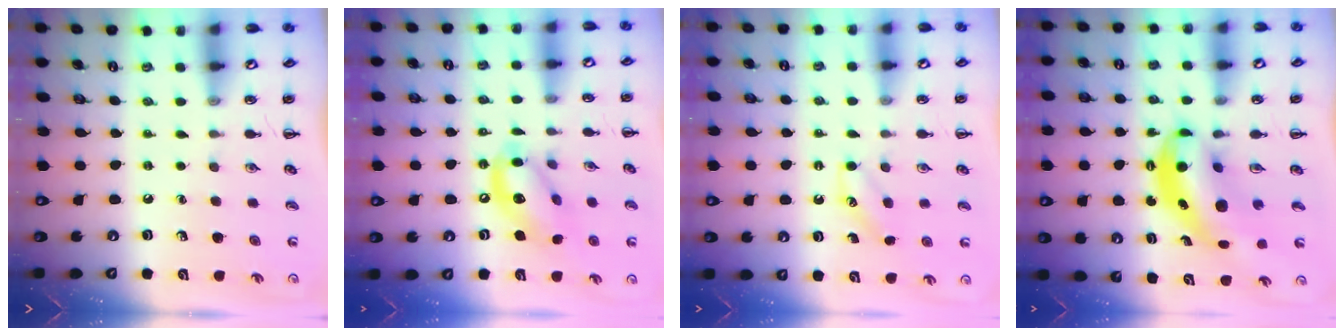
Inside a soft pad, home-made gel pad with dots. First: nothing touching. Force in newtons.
{"total": 13.5, "press": 13.0, "slide": 3.6}
{"total": 3.9, "press": 3.7, "slide": 0.9}
{"total": 8.2, "press": 8.0, "slide": 1.7}